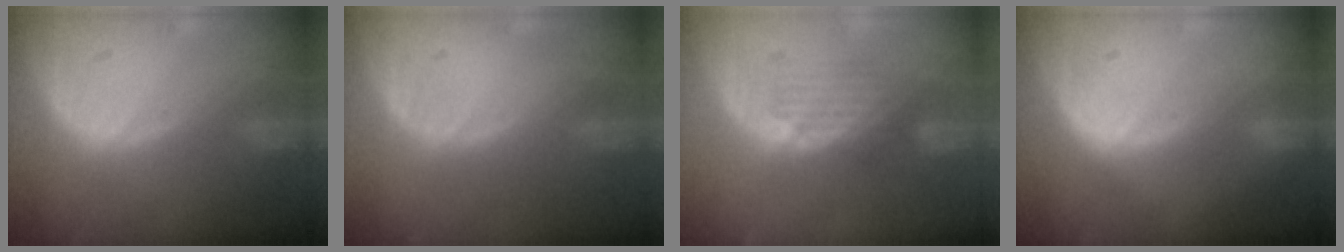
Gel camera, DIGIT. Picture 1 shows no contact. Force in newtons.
{"total": 0.0}
{"total": 4.4, "press": 3.8, "slide": 2.2}
{"total": 1.3, "press": 1.3, "slide": 0.1}